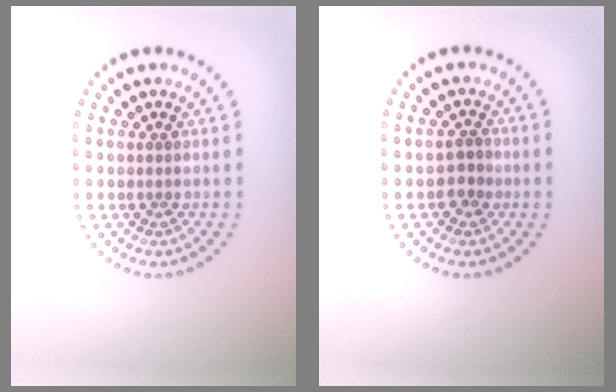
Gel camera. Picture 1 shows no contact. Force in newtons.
{"total": 1.6, "press": 1.5, "slide": 0.6}